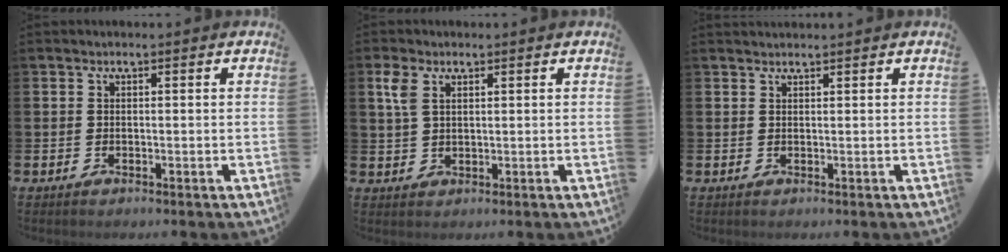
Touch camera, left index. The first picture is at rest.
{"total": 3.6, "force": [2.1, 1.9, 2.1], "torque": [-0.028, -0.001, 0.034]}
{"total": 1.0, "force": [1.0, 0.0, 0.0], "torque": [0.013, -0.006, 0.016]}